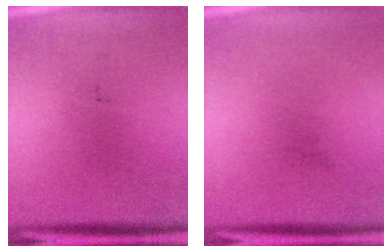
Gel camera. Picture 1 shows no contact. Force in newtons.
{"total": 0.0}